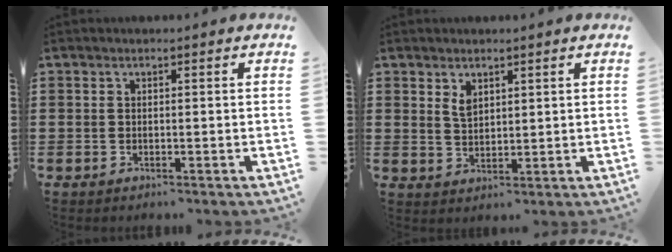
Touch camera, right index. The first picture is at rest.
{"total": 2.4, "force": [1.6, 1.3, 1.3], "torque": [-0.030, 0.003, 0.029]}